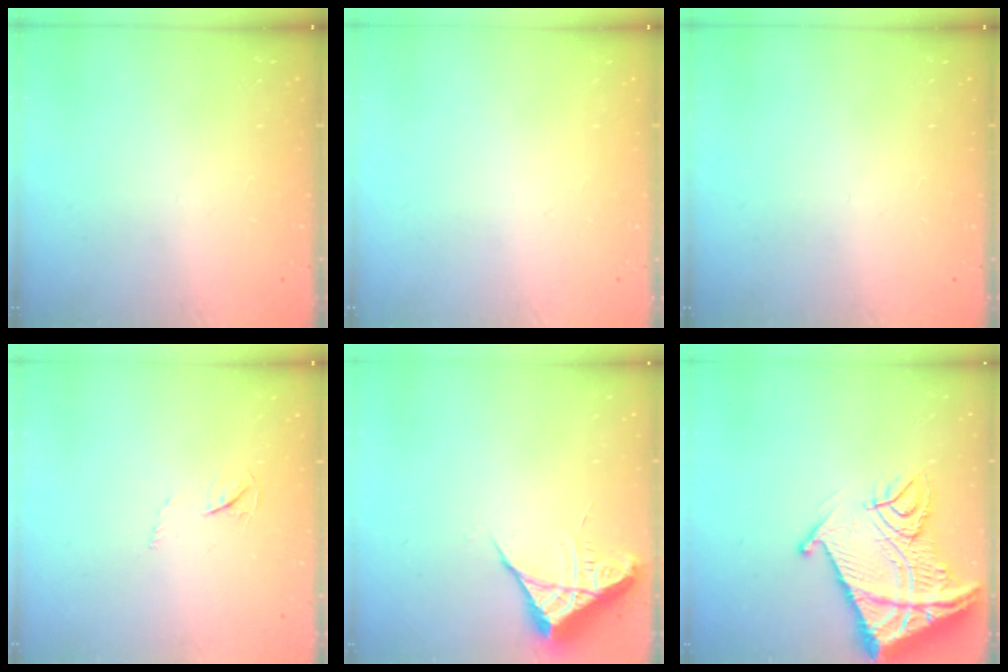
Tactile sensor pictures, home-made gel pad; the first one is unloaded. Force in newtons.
{"total": 0.0}
{"total": 0.0}
{"total": 3.1, "press": 3.1, "slide": 0.5}
{"total": 6.7, "press": 6.7, "slide": 0.5}
{"total": 19.6, "press": 19.5, "slide": 2.1}